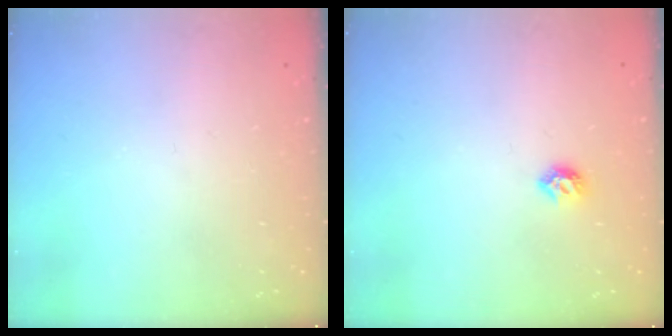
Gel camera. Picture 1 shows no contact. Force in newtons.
{"total": 5.5, "press": 5.4, "slide": 1.2}